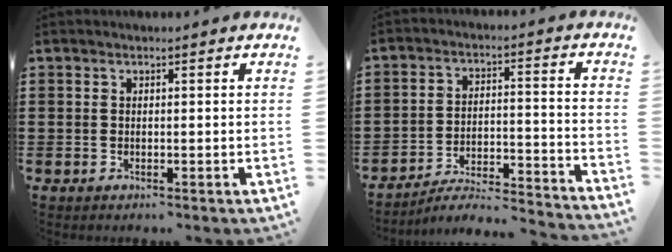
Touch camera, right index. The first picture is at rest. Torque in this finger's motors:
{"motor_torque": [-0.72, 1.38, -0.80, -0.15]}